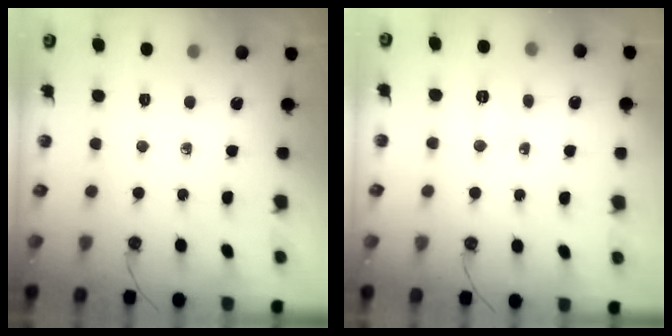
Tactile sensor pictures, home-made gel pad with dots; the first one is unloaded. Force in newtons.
{"total": 3.5, "press": 3.3, "slide": 1.2}